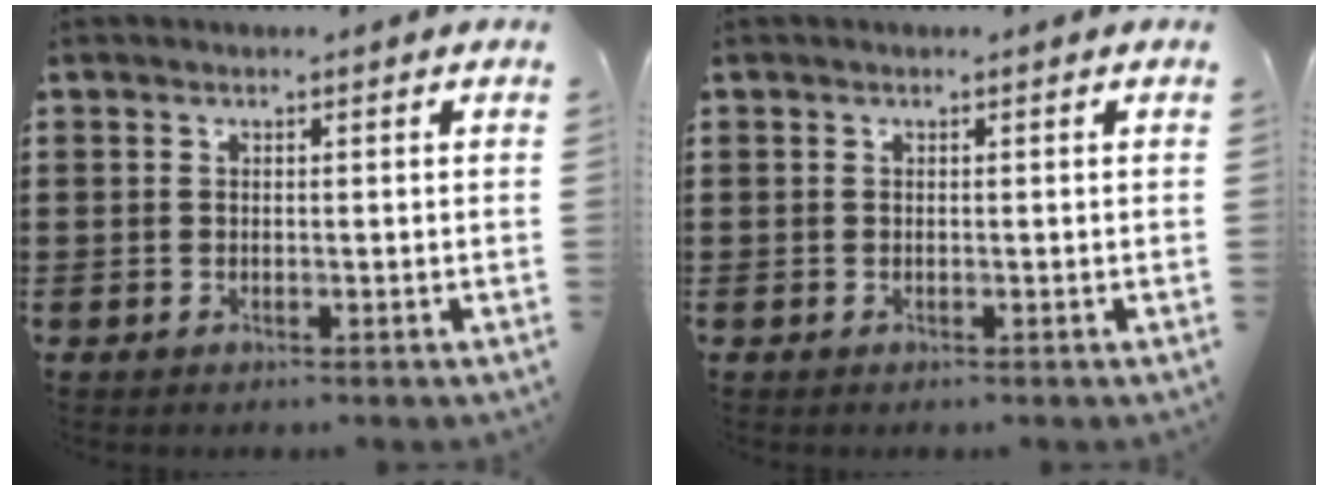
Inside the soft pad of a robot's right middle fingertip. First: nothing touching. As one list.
[{"total": 0.0}]